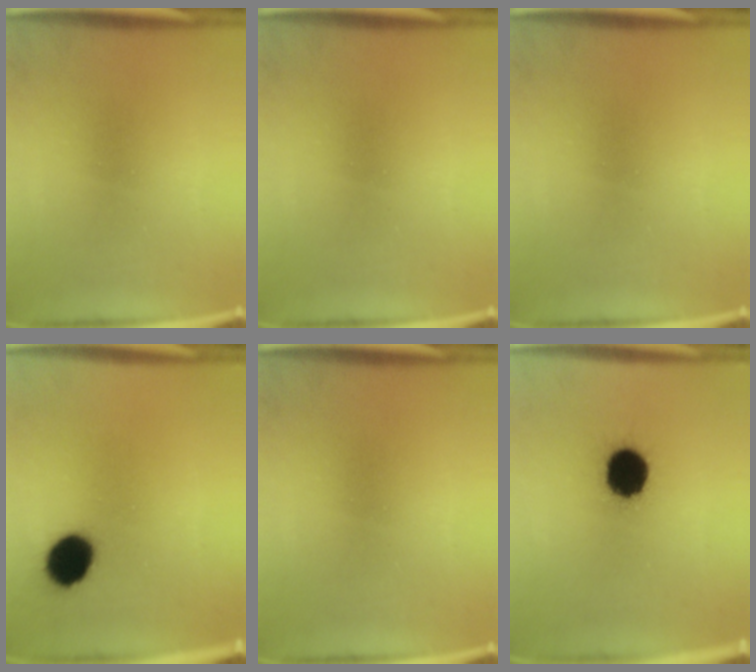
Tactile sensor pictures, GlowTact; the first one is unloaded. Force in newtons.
{"total": 0.0}
{"total": 0.0}
{"total": 9.7}
{"total": 0.0}
{"total": 12.6}